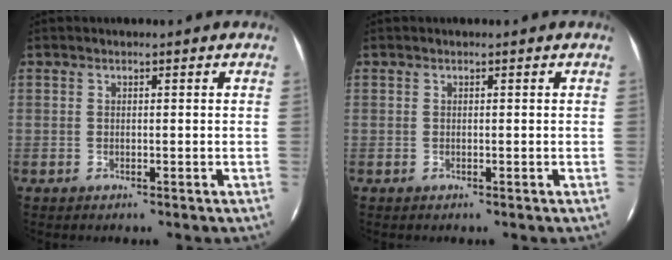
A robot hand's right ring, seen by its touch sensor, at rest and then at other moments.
{"total": 0.0}